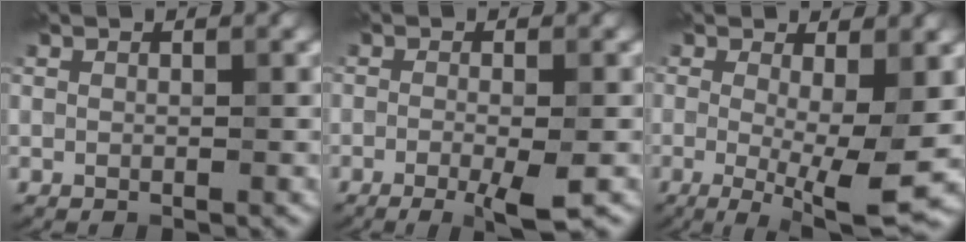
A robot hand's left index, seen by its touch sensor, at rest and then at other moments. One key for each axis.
{"total": 3.4, "fx": -1.5, "fy": 0.4, "fz": 3.0, "tx": -0.055, "ty": -0.009, "tz": -0.028}
{"total": 7.8, "fx": -0.9, "fy": 1.8, "fz": 7.5, "tx": -0.126, "ty": -0.019, "tz": -0.013}